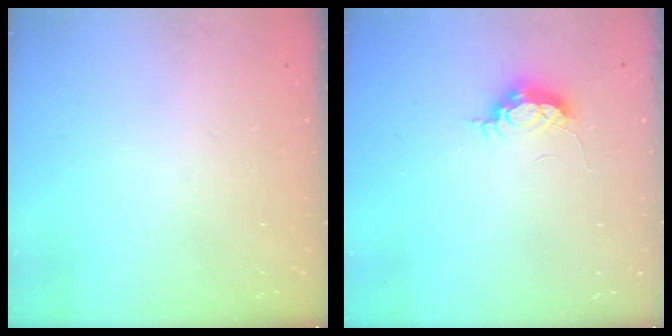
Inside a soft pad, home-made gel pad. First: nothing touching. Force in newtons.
{"total": 6.0, "press": 5.7, "slide": 1.9}